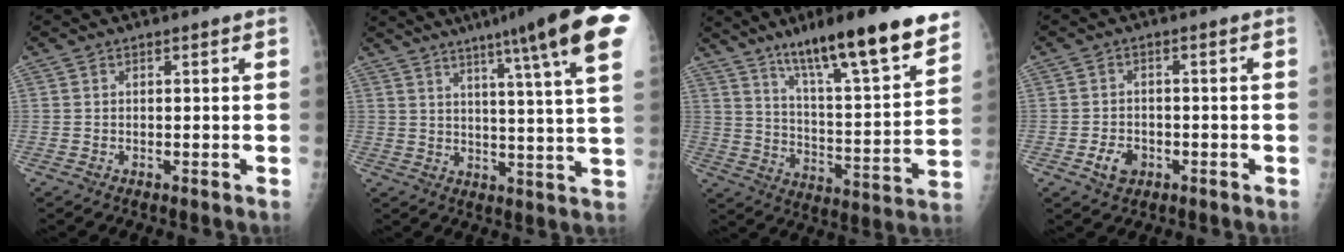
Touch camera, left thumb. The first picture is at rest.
{"total": 20.6, "force": [12.0, 1.1, 16.7], "torque": [-0.224, -0.036, 0.144]}
{"total": 22.3, "force": [15.4, 3.4, 15.8], "torque": [-0.221, -0.065, 0.247]}
{"total": 4.1, "force": [-1.7, 3.0, 2.1], "torque": [-0.028, 0.008, -0.026]}